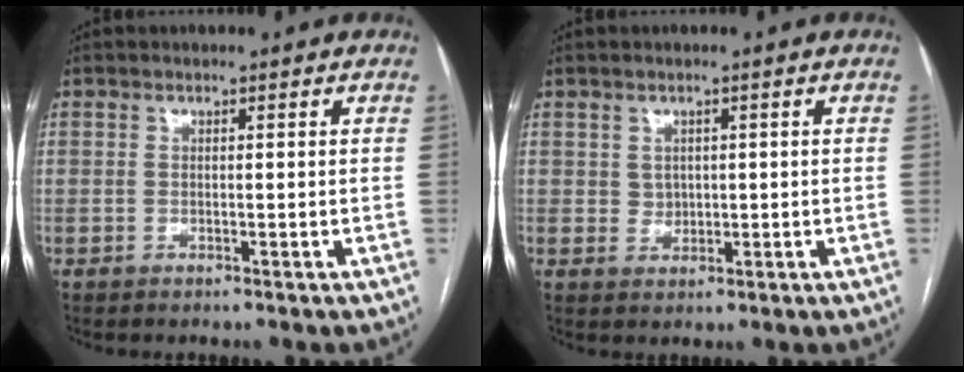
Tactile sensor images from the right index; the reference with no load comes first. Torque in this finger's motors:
{"motor_torque": [0.15, 0.15, -0.06, -0.01]}